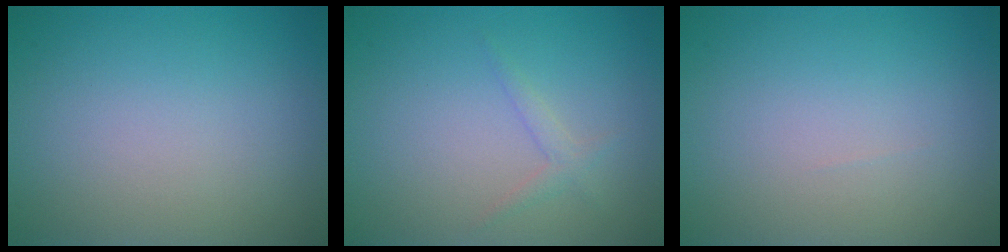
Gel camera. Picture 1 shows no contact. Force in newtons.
{"total": 1.1, "press": 1.1, "slide": 0.1}
{"total": 0.0}